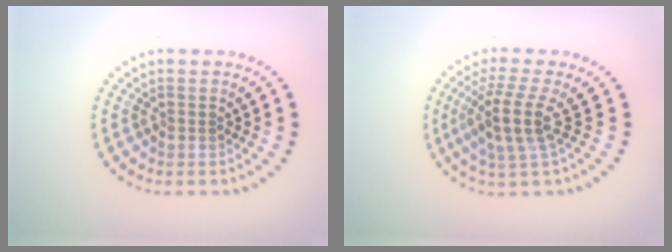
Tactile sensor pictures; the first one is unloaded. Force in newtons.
{"total": 3.6, "press": 2.8, "slide": 2.4}